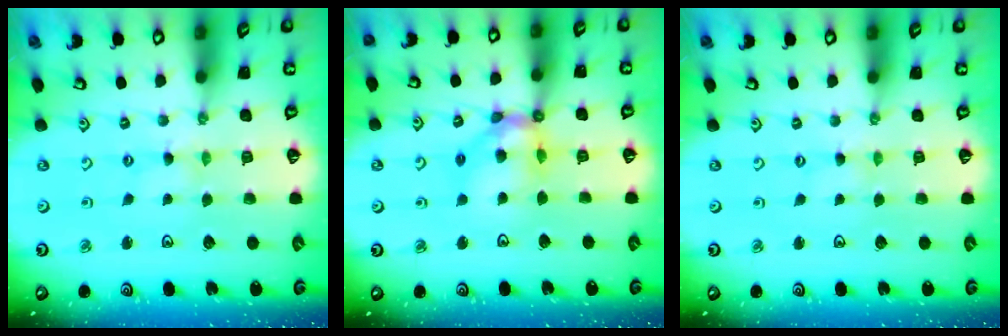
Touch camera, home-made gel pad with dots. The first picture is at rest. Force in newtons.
{"total": 12.9, "press": 12.8, "slide": 1.4}
{"total": 0.0}